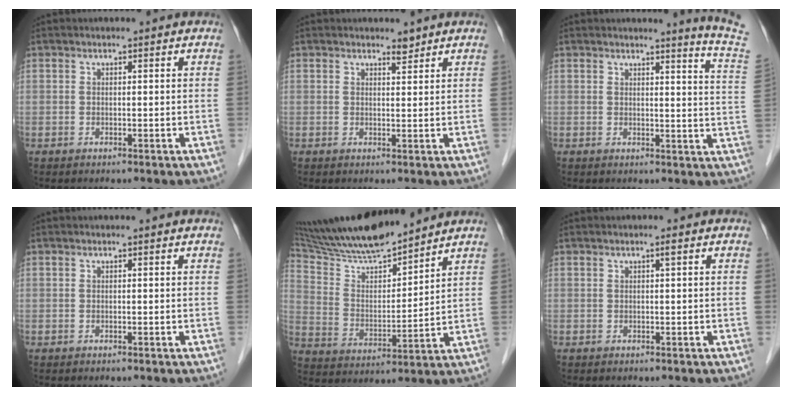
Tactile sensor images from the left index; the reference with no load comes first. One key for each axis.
{"total": 1.4, "fx": 1.3, "fy": 0.3, "fz": 0.4, "tx": -0.011, "ty": -0.005, "tz": 0.020}
{"total": 7.4, "fx": 7.0, "fy": -2.1, "fz": 1.4, "tx": -0.024, "ty": -0.082, "tz": 0.060}
{"total": 0.0}
{"total": 16.1, "fx": 14.7, "fy": 1.5, "fz": 6.5, "tx": -0.123, "ty": 0.004, "tz": 0.269}
{"total": 0.5, "fx": 0.2, "fy": -0.1, "fz": 0.5, "tx": -0.012, "ty": 0.000, "tz": 0.006}